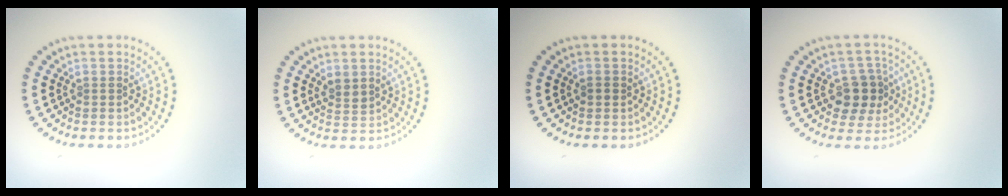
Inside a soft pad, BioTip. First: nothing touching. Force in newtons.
{"total": 1.5, "press": 1.4, "slide": 0.6}
{"total": 0.9, "press": 0.9, "slide": 0.3}
{"total": 3.6, "press": 3.4, "slide": 1.4}